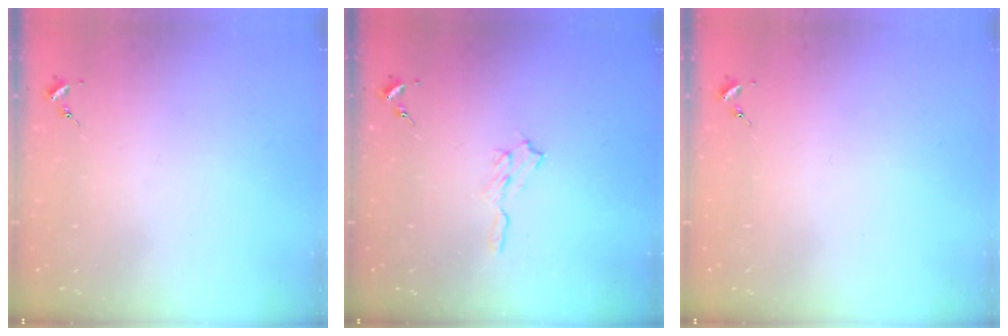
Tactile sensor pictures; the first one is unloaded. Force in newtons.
{"total": 5.8, "press": 5.7, "slide": 0.6}
{"total": 0.0}